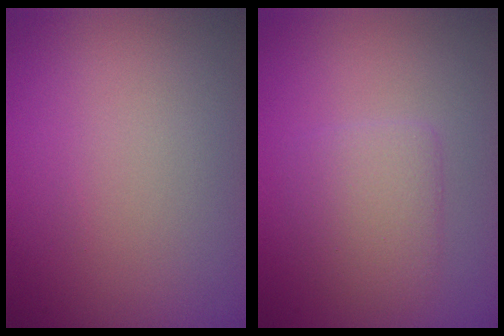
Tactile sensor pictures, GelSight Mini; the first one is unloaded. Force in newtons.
{"total": 2.6, "press": 2.6, "slide": 0.2}